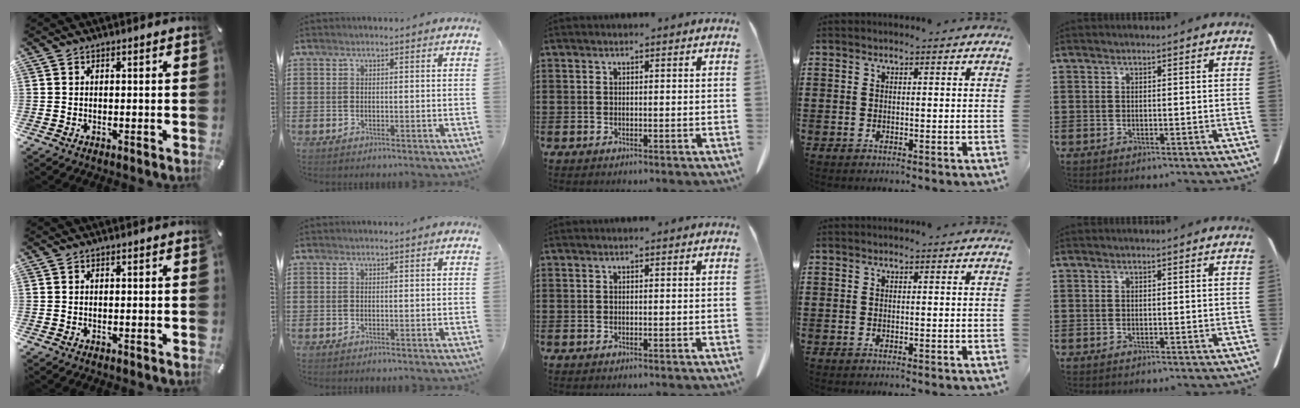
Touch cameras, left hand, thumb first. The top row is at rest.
{}